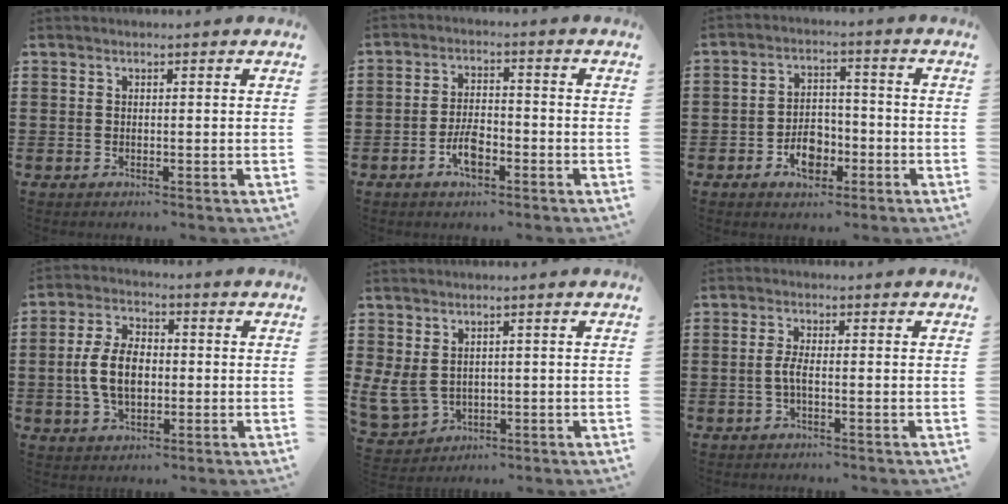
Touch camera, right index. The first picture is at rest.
{"total": 4.6, "force": [-2.2, 2.0, 3.5], "torque": [-0.078, -0.001, -0.044]}
{"total": 5.3, "force": [-2.5, 3.4, 3.3], "torque": [-0.036, 0.004, -0.045]}
{"total": 7.9, "force": [-0.6, 4.7, 6.3], "torque": [-0.145, 0.006, -0.016]}
{"total": 4.5, "force": [1.1, 3.7, 2.3], "torque": [-0.083, -0.003, 0.017]}
{"total": 2.5, "force": [-0.8, 0.2, 2.4], "torque": [-0.066, -0.009, -0.022]}